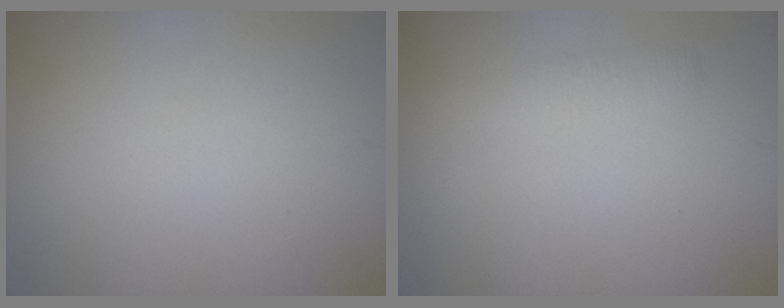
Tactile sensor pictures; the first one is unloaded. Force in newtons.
{"total": 1.3, "press": 1.3, "slide": 0.0}